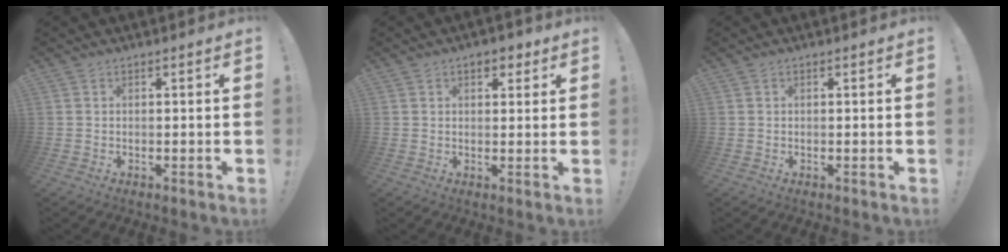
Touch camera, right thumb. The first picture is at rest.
{"total": 4.0, "force": [2.2, 2.5, 2.2], "torque": [-0.019, -0.005, 0.035]}
{"total": 0.0}